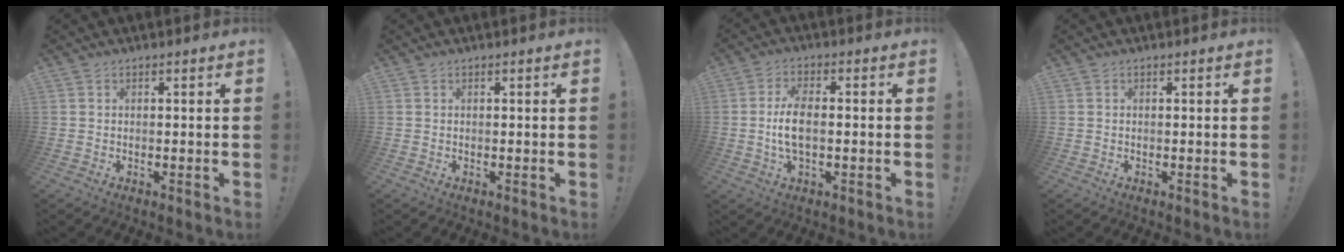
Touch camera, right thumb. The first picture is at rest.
{"total": 0.0}
{"total": 7.2, "force": [-0.4, 3.3, 6.3], "torque": [-0.128, -0.004, -0.012]}
{"total": 0.0}